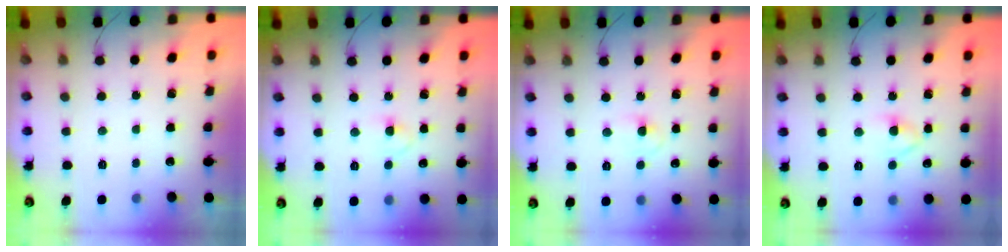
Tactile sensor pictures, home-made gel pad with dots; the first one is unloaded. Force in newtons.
{"total": 2.0, "press": 1.8, "slide": 0.9}
{"total": 2.3, "press": 2.1, "slide": 1.0}
{"total": 4.2, "press": 4.0, "slide": 1.3}